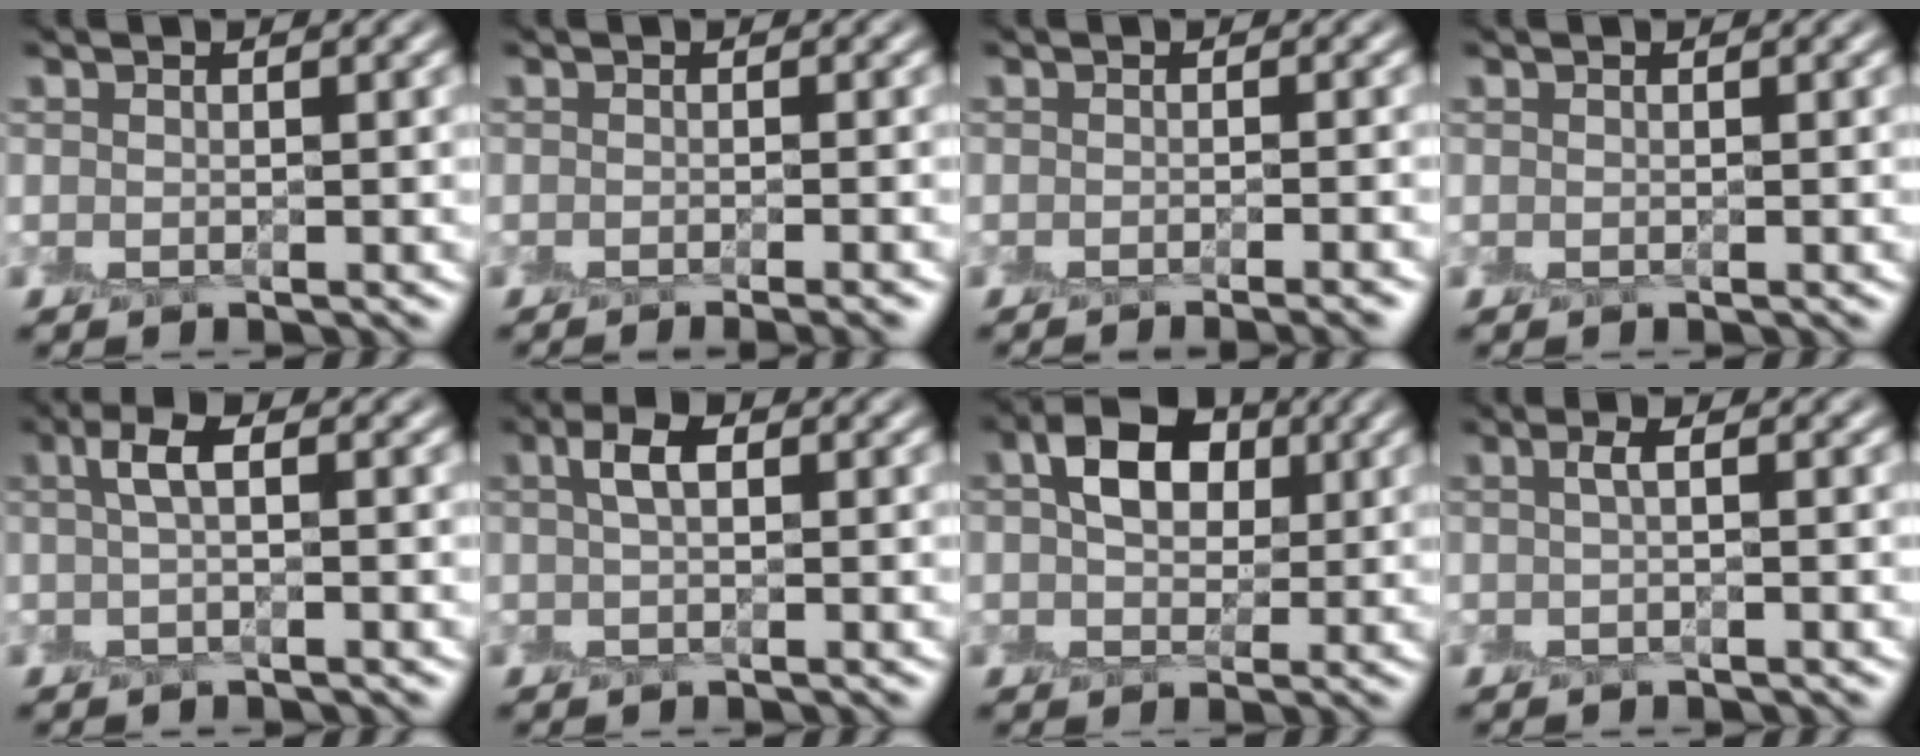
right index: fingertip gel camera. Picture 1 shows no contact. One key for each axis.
{"total": 1.8, "fx": -1.3, "fy": -0.1, "fz": 1.3, "tx": -0.011, "ty": -0.010, "tz": -0.018}
{"total": 2.4, "fx": -1.8, "fy": 0.2, "fz": 1.6, "tx": -0.004, "ty": -0.005, "tz": -0.021}
{"total": 0.0}
{"total": 1.9, "fx": 0.7, "fy": 0.2, "fz": 1.8, "tx": -0.031, "ty": 0.011, "tz": 0.008}
{"total": 1.8, "fx": 0.8, "fy": 0.6, "fz": 1.5, "tx": -0.027, "ty": 0.009, "tz": 0.009}
{"total": 4.8, "fx": 1.6, "fy": 3.3, "fz": 3.1, "tx": -0.055, "ty": 0.011, "tz": 0.016}
{"total": 0.9, "fx": 0.3, "fy": -0.3, "fz": 0.8, "tx": -0.017, "ty": 0.006, "tz": 0.003}